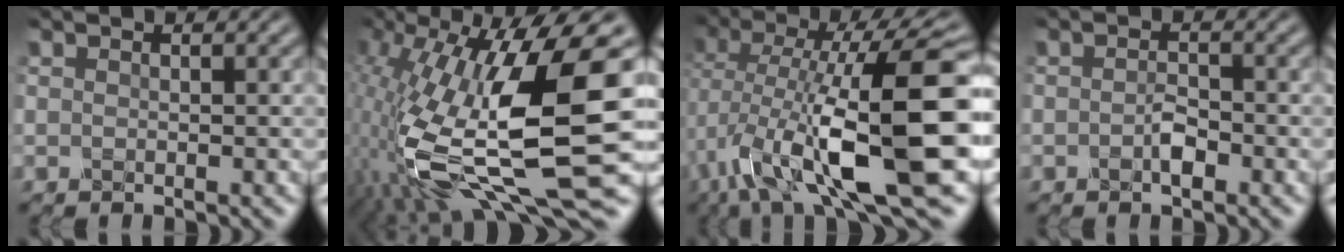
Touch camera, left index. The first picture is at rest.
{"total": 15.8, "force": [-1.4, 5.8, 14.6], "torque": [-0.296, -0.014, -0.019]}
{"total": 14.2, "force": [-2.9, 4.0, 13.4], "torque": [-0.224, 0.002, -0.056]}
{"total": 1.9, "force": [-1.2, 0.8, 1.2], "torque": [-0.025, -0.002, -0.026]}